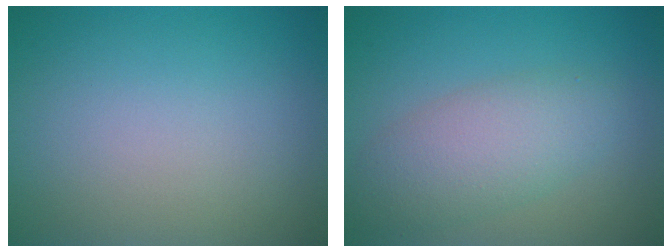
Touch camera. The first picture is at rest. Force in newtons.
{"total": 4.5, "press": 4.5, "slide": 0.2}